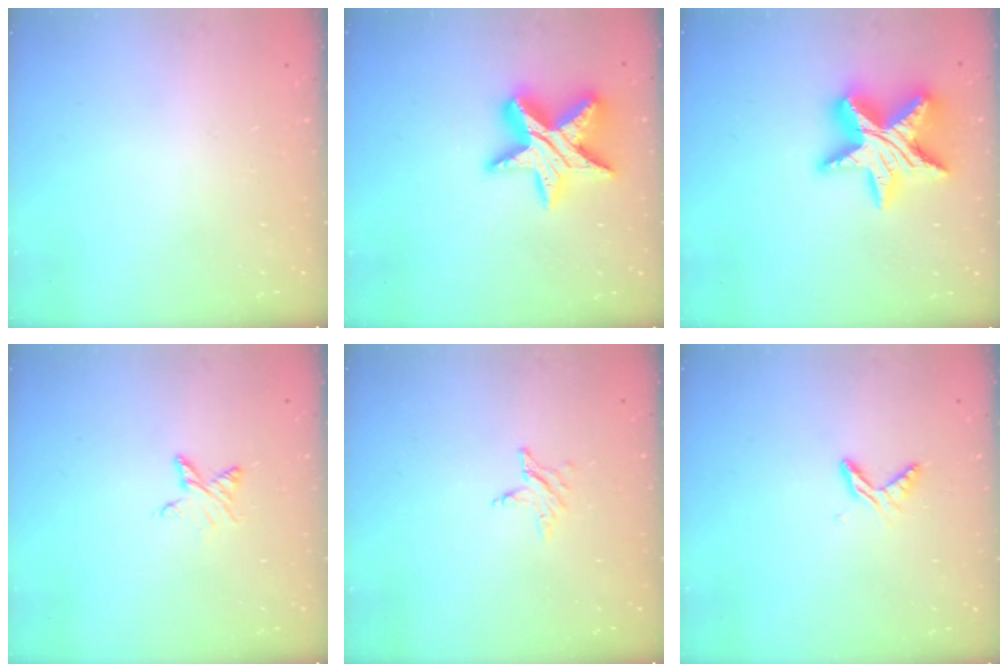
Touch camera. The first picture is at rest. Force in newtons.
{"total": 16.2, "press": 16.2, "slide": 1.1}
{"total": 19.1, "press": 19.0, "slide": 1.1}
{"total": 5.9, "press": 5.9, "slide": 0.6}
{"total": 2.8, "press": 2.7, "slide": 0.4}
{"total": 5.7, "press": 5.6, "slide": 0.5}